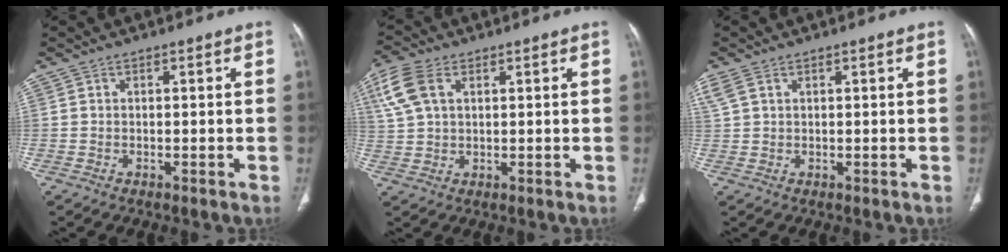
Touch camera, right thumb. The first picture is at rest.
{"total": 8.9, "force": [3.6, 5.3, 6.2], "torque": [-0.152, 0.011, 0.074]}
{"total": 2.8, "force": [1.5, 1.6, 1.8], "torque": [-0.063, 0.016, 0.043]}